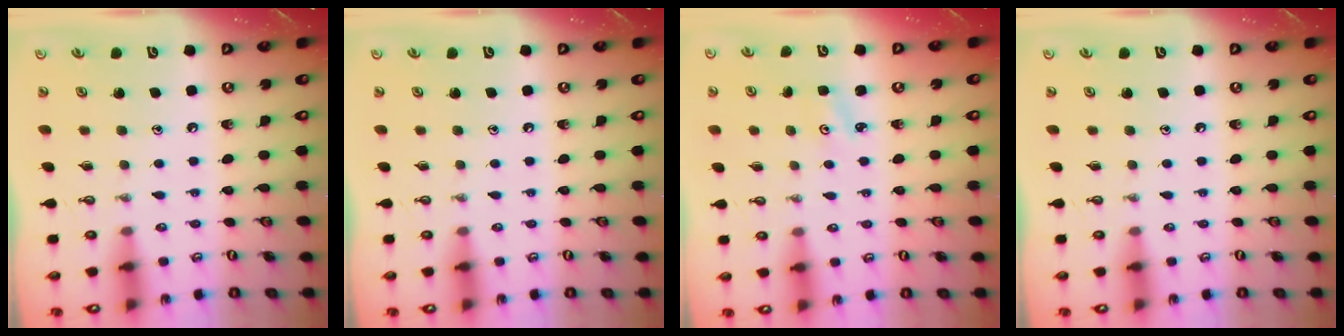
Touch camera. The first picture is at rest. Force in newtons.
{"total": 0.0}
{"total": 2.0, "press": 2.0, "slide": 0.3}
{"total": 0.0}